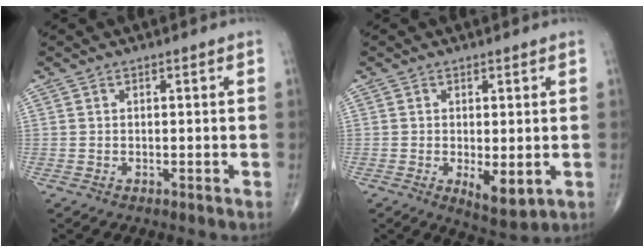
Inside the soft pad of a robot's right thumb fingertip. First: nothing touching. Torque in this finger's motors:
{"motor_torque": [0.90, 0.71, 0.01, -0.19, 0.19]}